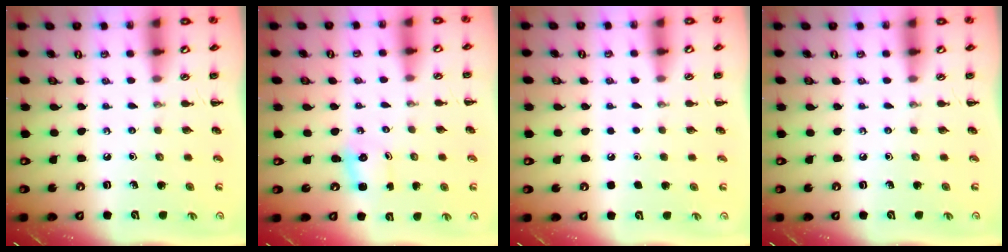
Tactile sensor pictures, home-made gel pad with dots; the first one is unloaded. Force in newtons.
{"total": 2.2, "press": 2.1, "slide": 0.8}
{"total": 1.7, "press": 1.7, "slide": 0.1}
{"total": 0.0}